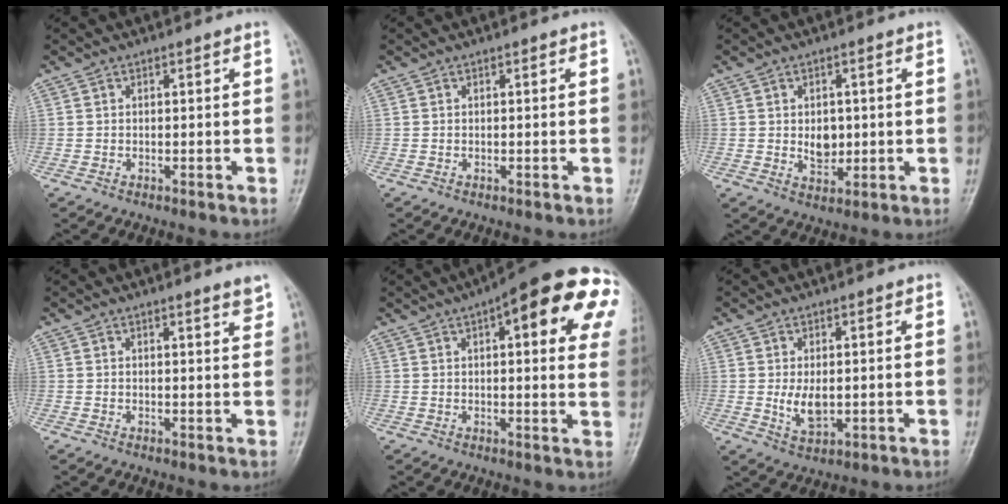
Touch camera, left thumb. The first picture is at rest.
{"total": 0.0}
{"total": 4.7, "force": [0.3, 3.5, 3.1], "torque": [-0.028, -0.005, 0.011]}
{"total": 2.3, "force": [1.8, 0.1, 1.4], "torque": [-0.014, -0.014, 0.023]}
{"total": 22.4, "force": [8.3, 6.7, 19.7], "torque": [-0.220, 0.012, 0.097]}
{"total": 4.7, "force": [0.2, 2.7, 3.8], "torque": [-0.063, -0.012, 0.012]}